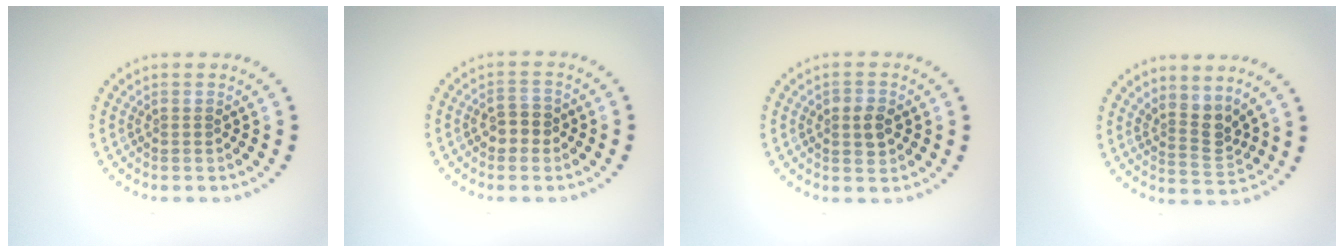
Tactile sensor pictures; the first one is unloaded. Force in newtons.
{"total": 2.2, "press": 2.2, "slide": 0.3}
{"total": 2.0, "press": 2.0, "slide": 0.2}
{"total": 2.7, "press": 2.0, "slide": 1.8}